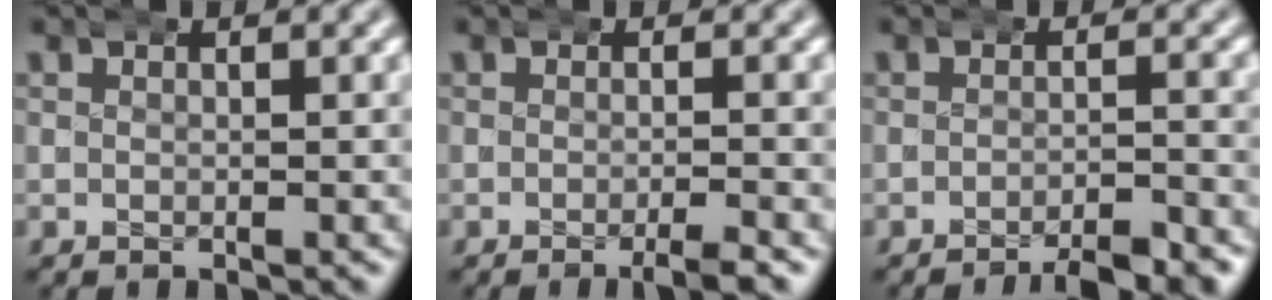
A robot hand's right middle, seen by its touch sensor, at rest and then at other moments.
{"total": 1.9, "force": [-1.1, -0.1, 1.5], "torque": [-0.021, 0.008, -0.026]}
{"total": 4.0, "force": [-3.2, 0.7, 2.2], "torque": [-0.027, 0.002, -0.058]}